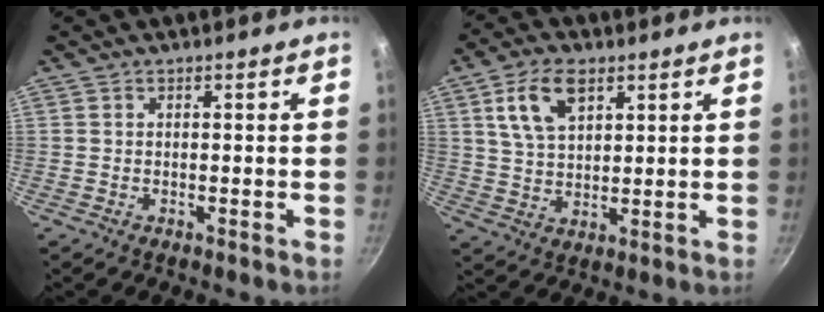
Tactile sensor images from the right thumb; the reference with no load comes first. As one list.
[{"total": 9.8, "force": [4.4, 5.6, 6.8], "torque": [-0.115, -0.008, 0.083]}]